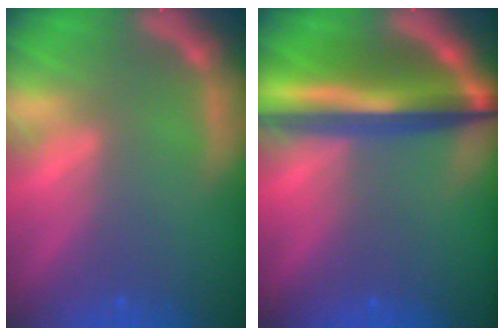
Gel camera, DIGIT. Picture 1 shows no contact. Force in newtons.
{"total": 10.0}